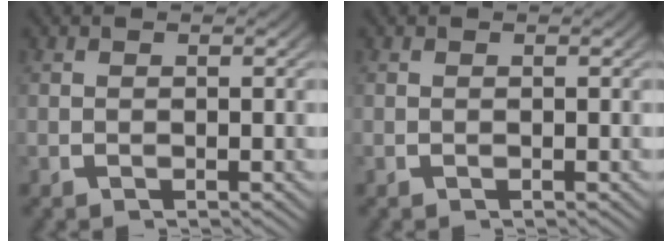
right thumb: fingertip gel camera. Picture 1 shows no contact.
{"total": 0.0}